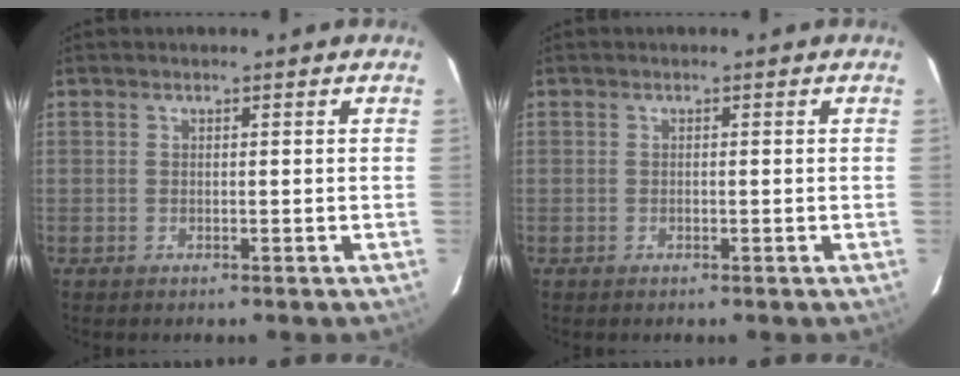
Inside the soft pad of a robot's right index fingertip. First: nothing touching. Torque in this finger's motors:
{"motor_torque": [-0.07, 0.01, 0.09, 0.00]}